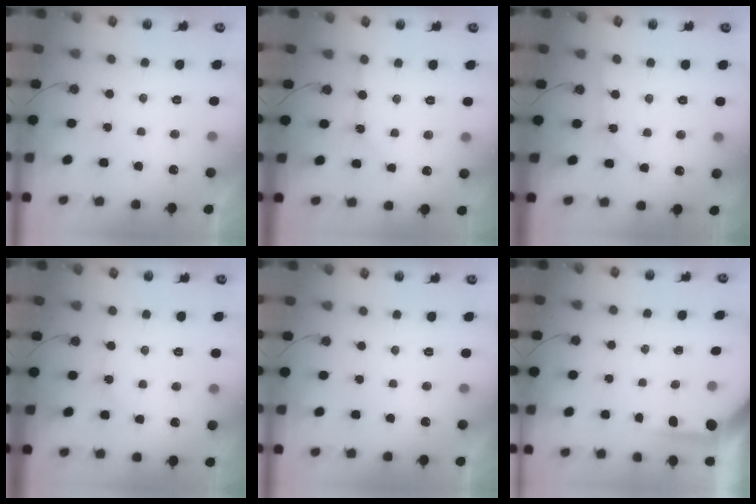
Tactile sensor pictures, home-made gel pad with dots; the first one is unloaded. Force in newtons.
{"total": 3.3, "press": 3.2, "slide": 0.3}
{"total": 5.0, "press": 5.0, "slide": 0.5}
{"total": 2.8, "press": 2.8, "slide": 0.3}
{"total": 0.0}
{"total": 3.5, "press": 3.5, "slide": 0.3}